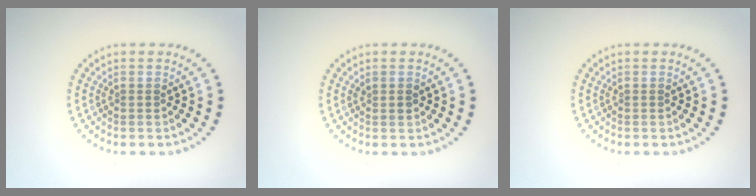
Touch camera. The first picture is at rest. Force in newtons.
{"total": 0.7, "press": 0.7, "slide": 0.2}
{"total": 0.0}